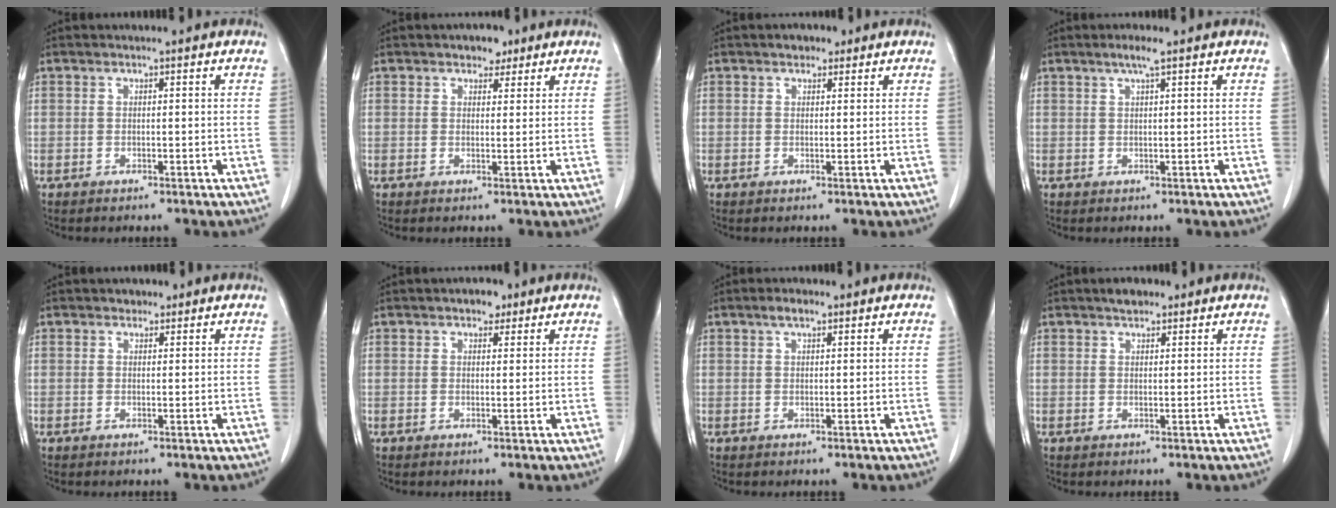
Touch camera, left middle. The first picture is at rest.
{"total": 2.6, "force": [1.8, 1.6, 1.0], "torque": [-0.015, 0.005, 0.025]}
{"total": 1.9, "force": [1.3, 1.2, 0.8], "torque": [-0.014, 0.006, 0.017]}
{"total": 2.0, "force": [1.3, -0.1, 1.5], "torque": [-0.034, 0.003, 0.025]}
{"total": 1.1, "force": [0.8, 0.8, 0.2], "torque": [-0.002, -0.001, 0.008]}
{"total": 2.3, "force": [1.5, 1.4, 1.1], "torque": [-0.016, 0.006, 0.020]}
{"total": 2.0, "force": [1.3, 0.8, 1.3], "torque": [-0.029, 0.007, 0.023]}
{"total": 2.4, "force": [1.8, 1.1, 1.1], "torque": [-0.023, 0.008, 0.026]}